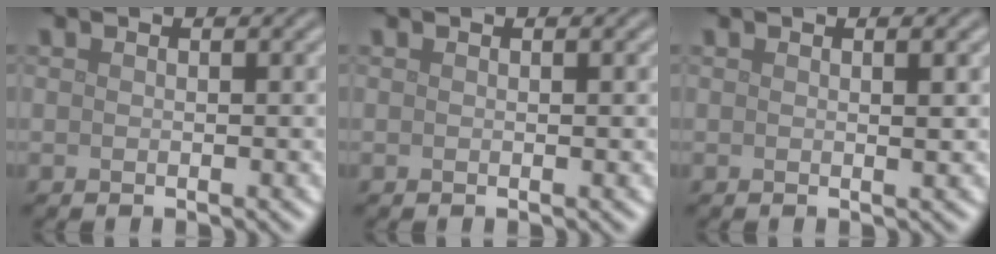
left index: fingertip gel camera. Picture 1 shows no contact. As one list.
[{"total": 0.0}, {"total": 1.1, "force": [0.3, 0.2, 1.0], "torque": [-0.011, 0.003, 0.003]}]